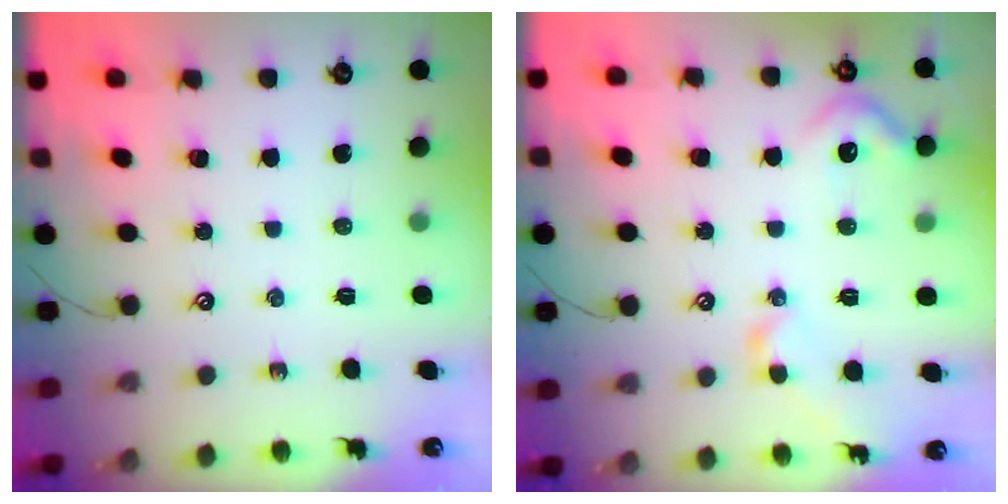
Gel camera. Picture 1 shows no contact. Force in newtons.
{"total": 5.9, "press": 5.8, "slide": 0.8}